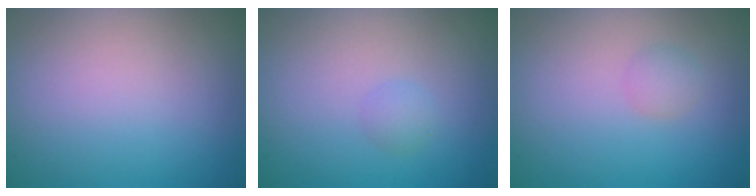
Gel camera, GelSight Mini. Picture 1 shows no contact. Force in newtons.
{"total": 1.0, "press": 1.0, "slide": 0.1}
{"total": 1.2, "press": 1.2, "slide": 0.0}